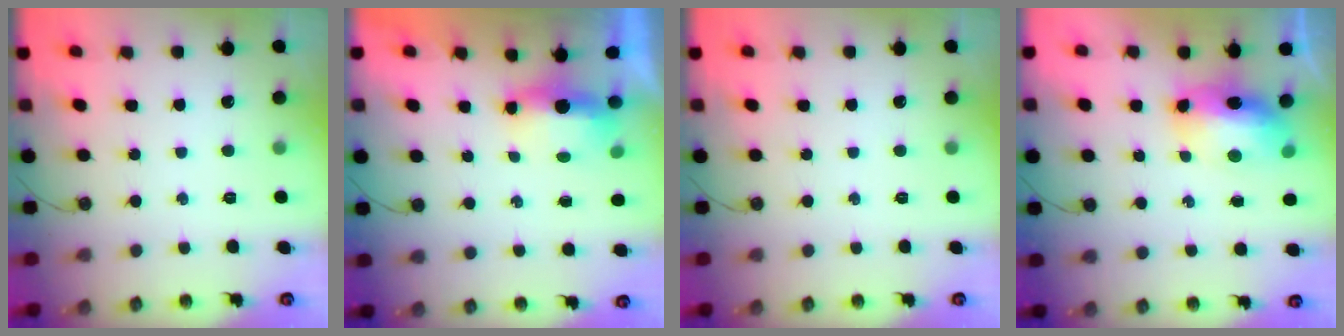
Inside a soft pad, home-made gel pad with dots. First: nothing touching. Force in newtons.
{"total": 14.2, "press": 7.1, "slide": 12.4}
{"total": 0.0}
{"total": 10.8, "press": 10.7, "slide": 1.1}